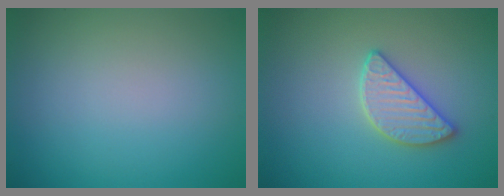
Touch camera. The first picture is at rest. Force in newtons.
{"total": 2.8, "press": 2.8, "slide": 0.5}